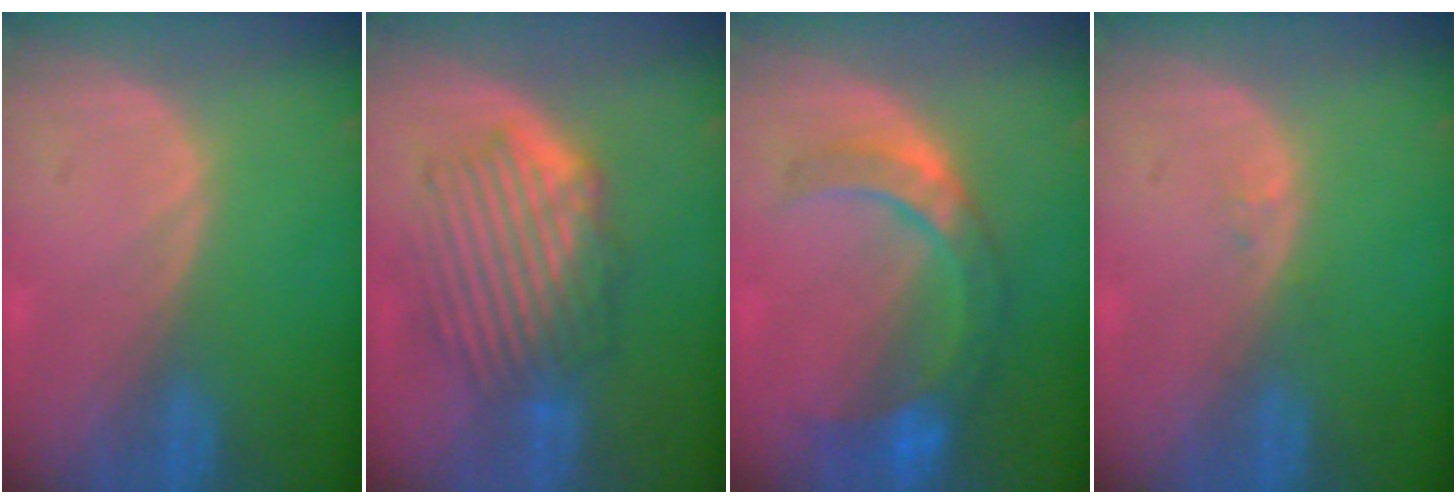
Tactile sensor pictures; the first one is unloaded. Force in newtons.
{"total": 8.4, "press": 7.8, "slide": 3.1}
{"total": 8.8, "press": 7.8, "slide": 4.0}
{"total": 0.6, "press": 0.6, "slide": 0.1}